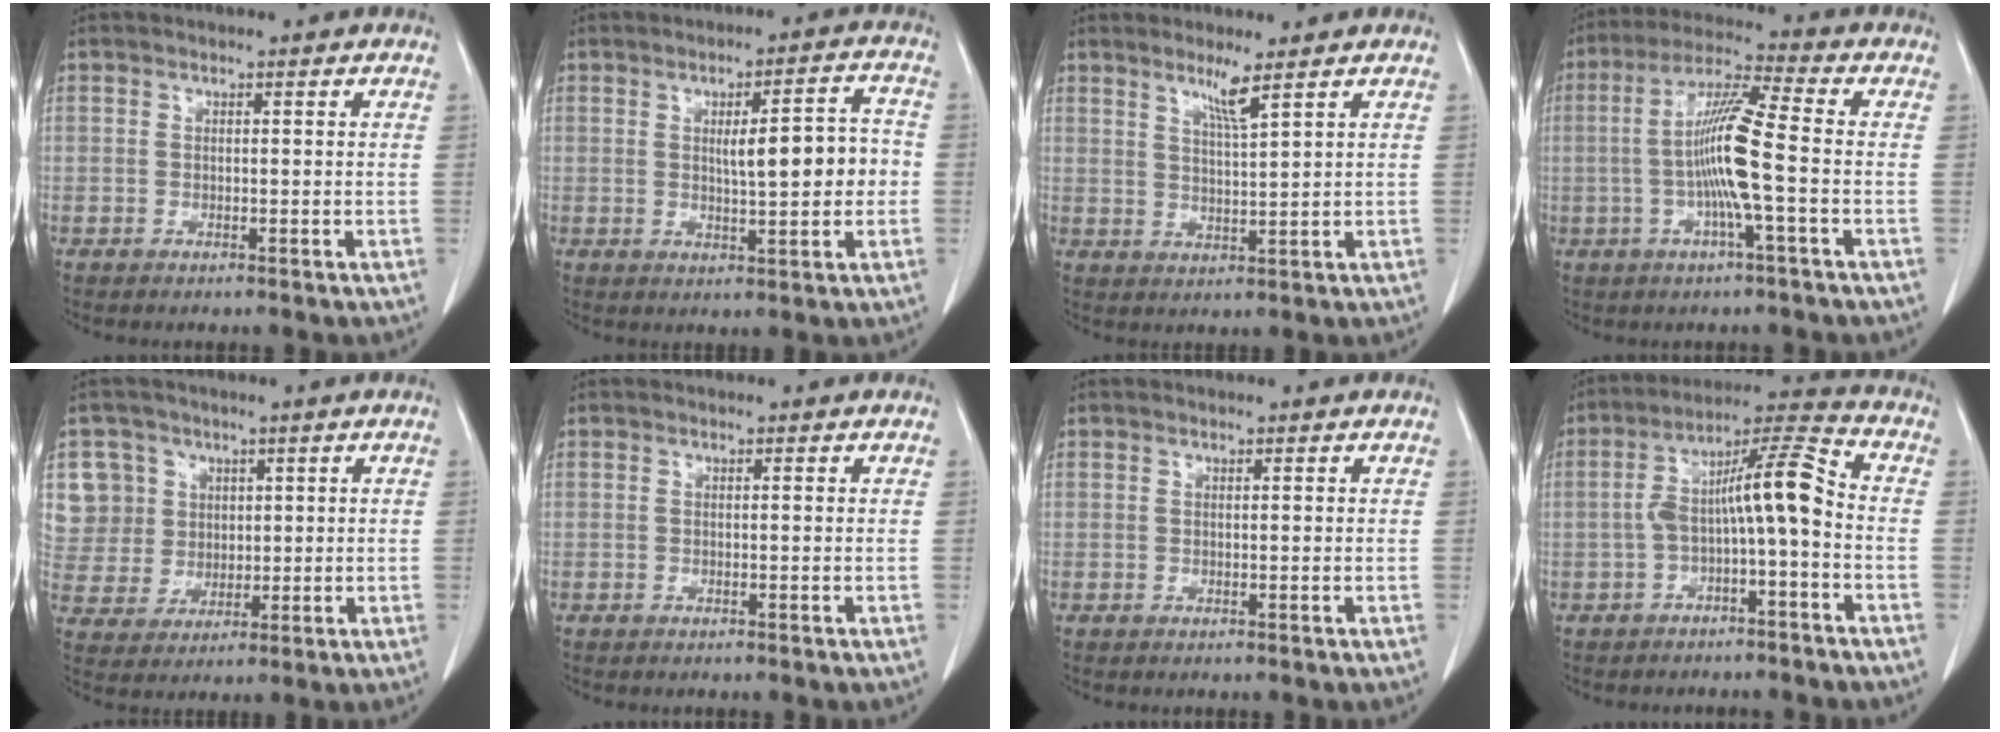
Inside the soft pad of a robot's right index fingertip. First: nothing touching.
{"total": 8.1, "force": [0.0, 1.8, 7.9], "torque": [-0.112, 0.017, 0.006]}
{"total": 3.7, "force": [2.5, -0.7, 2.6], "torque": [-0.049, -0.010, 0.050]}
{"total": 10.6, "force": [-1.4, -0.2, 10.5], "torque": [-0.203, 0.006, -0.035]}
{"total": 9.2, "force": [3.2, 8.6, 0.6], "torque": [-0.014, 0.025, 0.073]}
{"total": 0.0}
{"total": 0.0}
{"total": 10.1, "force": [-1.6, 1.3, 9.9], "torque": [-0.171, 0.041, -0.030]}